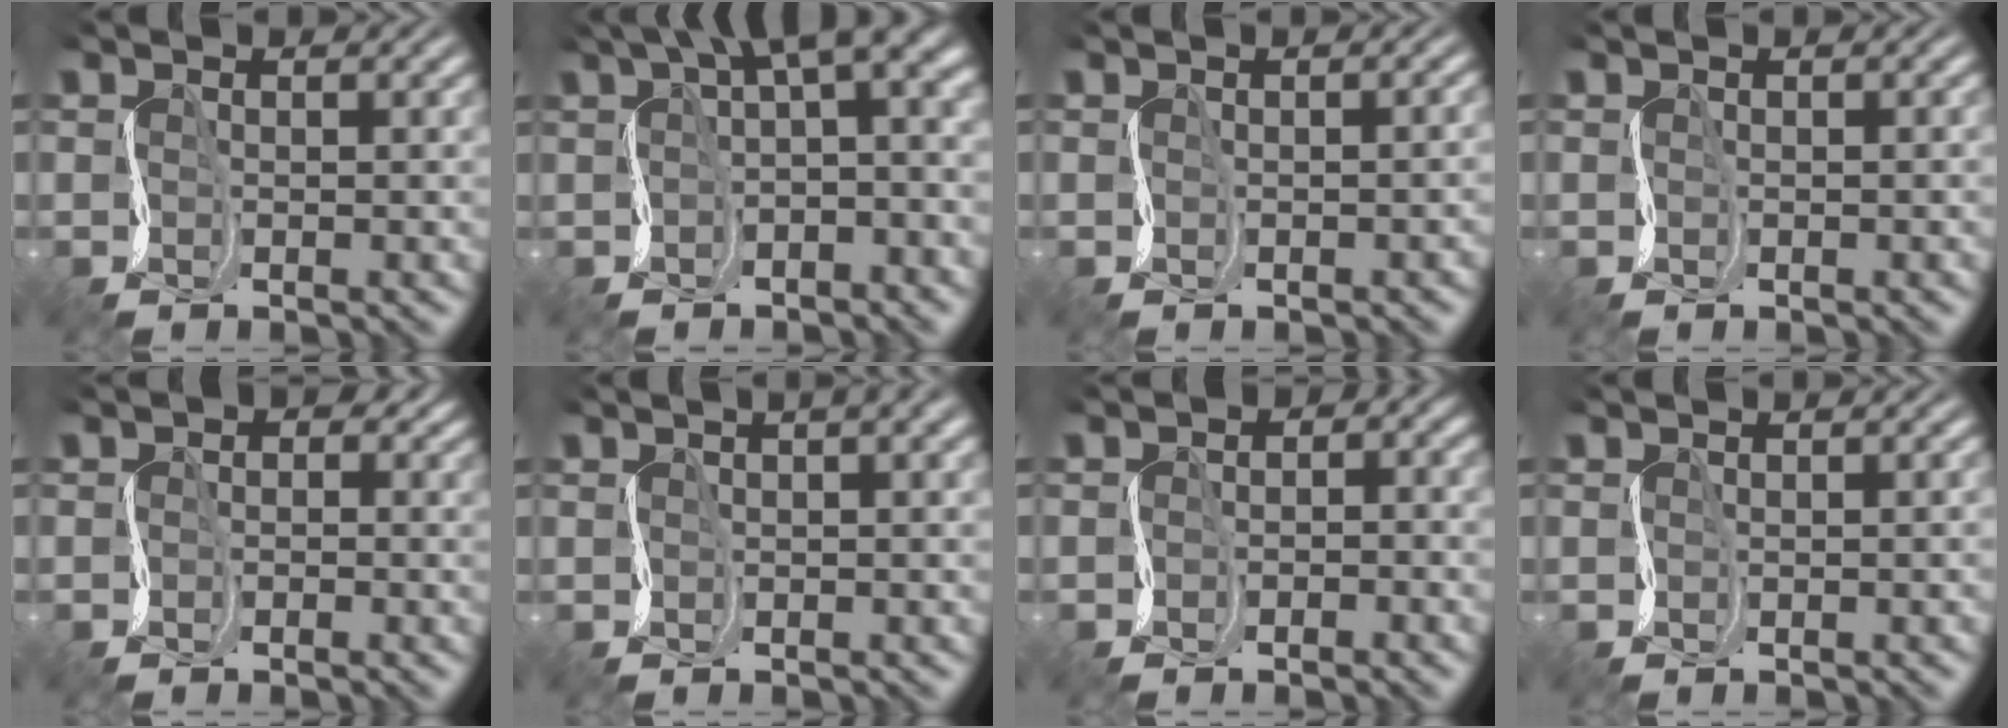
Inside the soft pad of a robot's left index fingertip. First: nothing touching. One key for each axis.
{"total": 8.2, "fx": 2.4, "fy": 3.4, "fz": 7.1, "tx": -0.096, "ty": 0.011, "tz": 0.037}
{"total": 2.0, "fx": -0.7, "fy": 1.2, "fz": 1.5, "tx": -0.001, "ty": 0.009, "tz": -0.006}
{"total": 0.5, "fx": -0.2, "fy": 0.2, "fz": 0.5, "tx": -0.003, "ty": -0.003, "tz": -0.003}
{"total": 1.7, "fx": -0.2, "fy": 1.3, "fz": 1.0, "tx": -0.003, "ty": 0.002, "tz": -0.009}
{"total": 3.5, "fx": 1.2, "fy": 1.1, "fz": 3.1, "tx": -0.033, "ty": 0.016, "tz": 0.011}
{"total": 2.4, "fx": -1.0, "fy": 1.6, "fz": 1.4, "tx": -0.011, "ty": 0.003, "tz": -0.020}
{"total": 1.6, "fx": -0.4, "fy": 0.7, "fz": 1.3, "tx": -0.009, "ty": 0.010, "tz": -0.004}